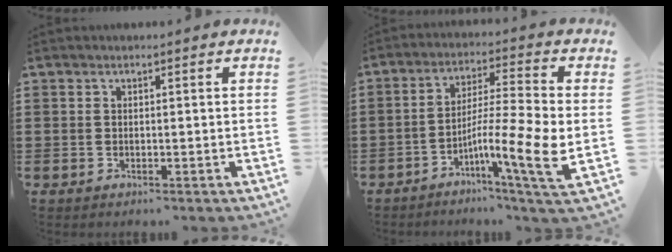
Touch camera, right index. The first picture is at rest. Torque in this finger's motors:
{"motor_torque": [2.14, 0.00, 0.29, 0.21]}